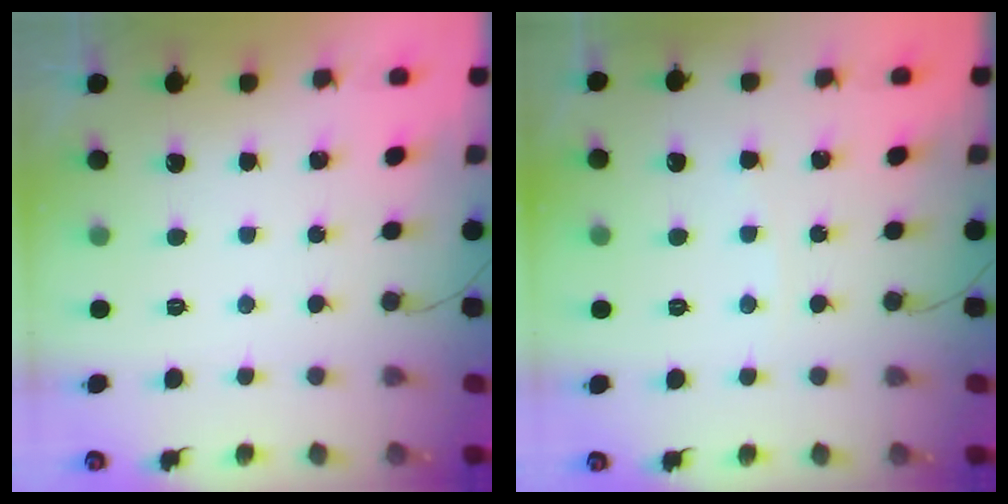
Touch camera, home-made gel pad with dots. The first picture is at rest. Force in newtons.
{"total": 1.8, "press": 1.7, "slide": 0.2}